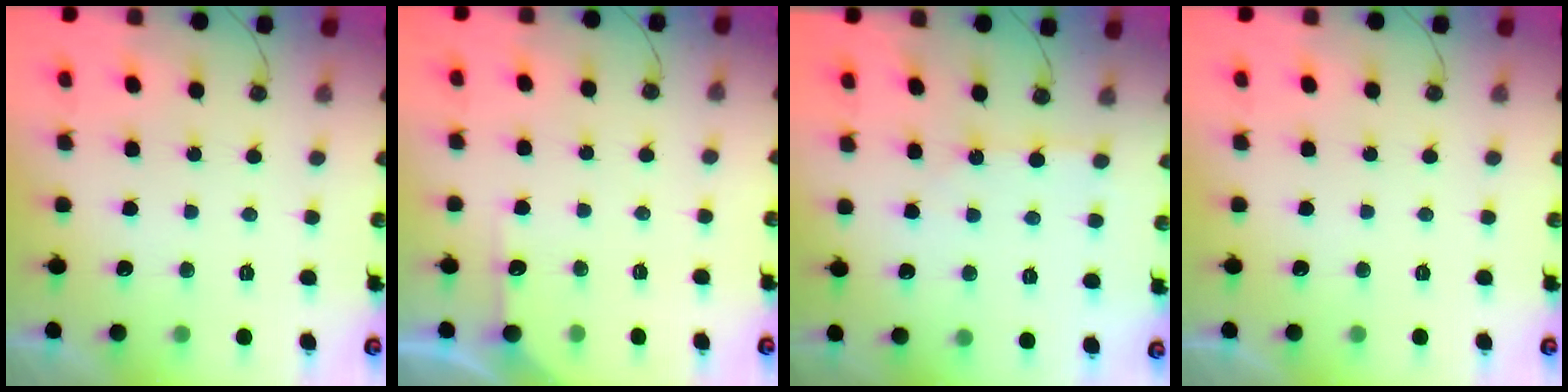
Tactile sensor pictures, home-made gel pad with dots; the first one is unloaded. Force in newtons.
{"total": 4.8, "press": 4.7, "slide": 0.6}
{"total": 3.2, "press": 3.1, "slide": 0.4}
{"total": 0.0}